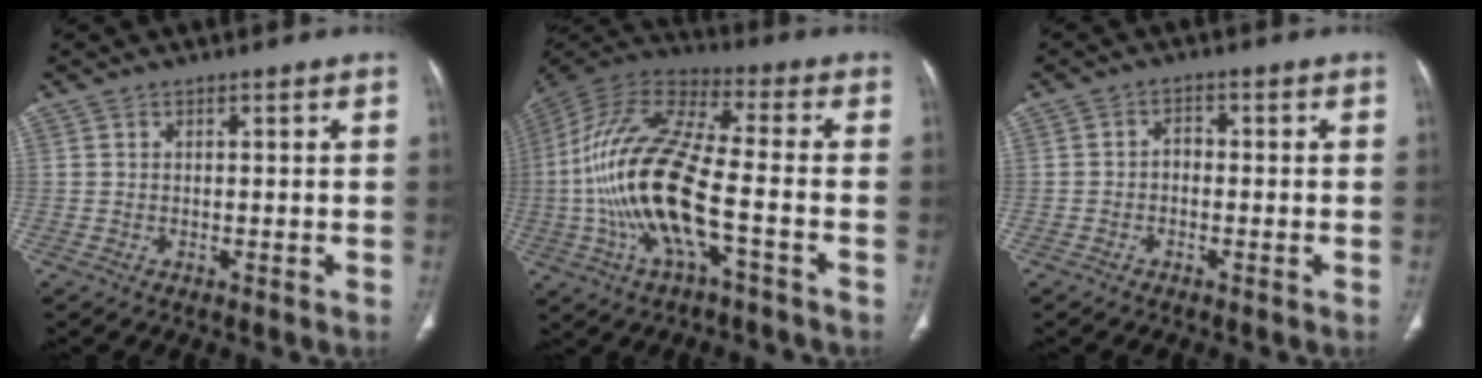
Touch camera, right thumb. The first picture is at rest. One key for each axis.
{"total": 20.4, "fx": -4.2, "fy": 6.4, "fz": 18.8, "tx": -0.410, "ty": 0.032, "tz": -0.078}
{"total": 2.0, "fx": -0.7, "fy": 1.4, "fz": 1.3, "tx": -0.013, "ty": 0.012, "tz": -0.018}